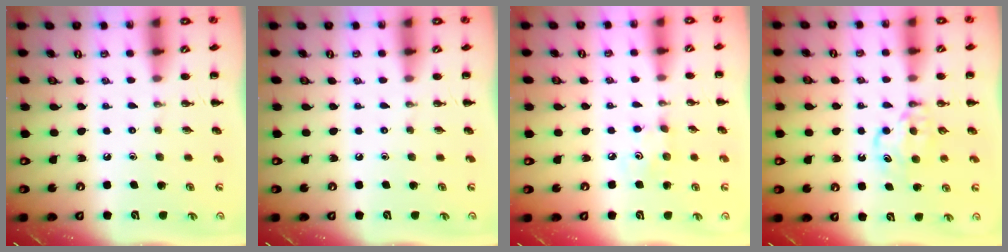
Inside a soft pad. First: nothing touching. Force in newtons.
{"total": 0.0}
{"total": 3.7, "press": 3.6, "slide": 1.0}
{"total": 6.5, "press": 6.5, "slide": 0.6}